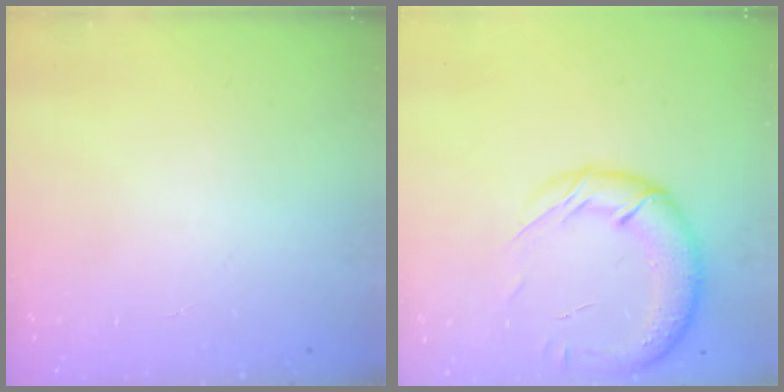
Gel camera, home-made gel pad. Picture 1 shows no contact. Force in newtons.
{"total": 19.3, "press": 18.8, "slide": 4.3}